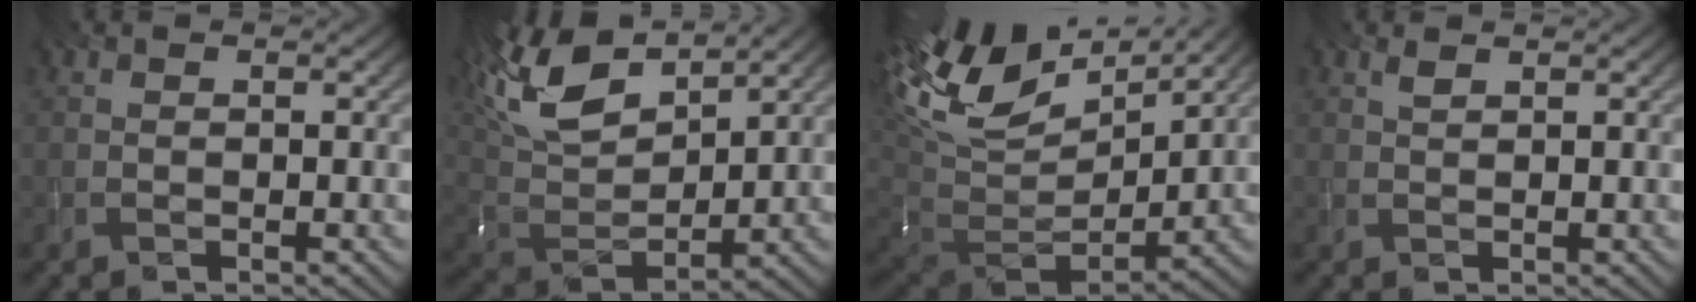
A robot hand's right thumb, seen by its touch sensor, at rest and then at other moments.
{"total": 14.1, "force": [8.9, 5.8, 9.3], "torque": [-0.233, 0.031, 0.165]}
{"total": 14.6, "force": [6.5, 8.6, 9.9], "torque": [-0.237, 0.023, 0.118]}
{"total": 0.9, "force": [0.7, 0.2, 0.5], "torque": [-0.018, 0.001, 0.015]}